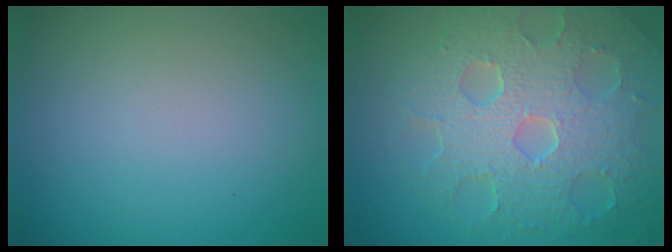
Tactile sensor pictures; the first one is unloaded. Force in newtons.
{"total": 8.8, "press": 6.2, "slide": 6.3}